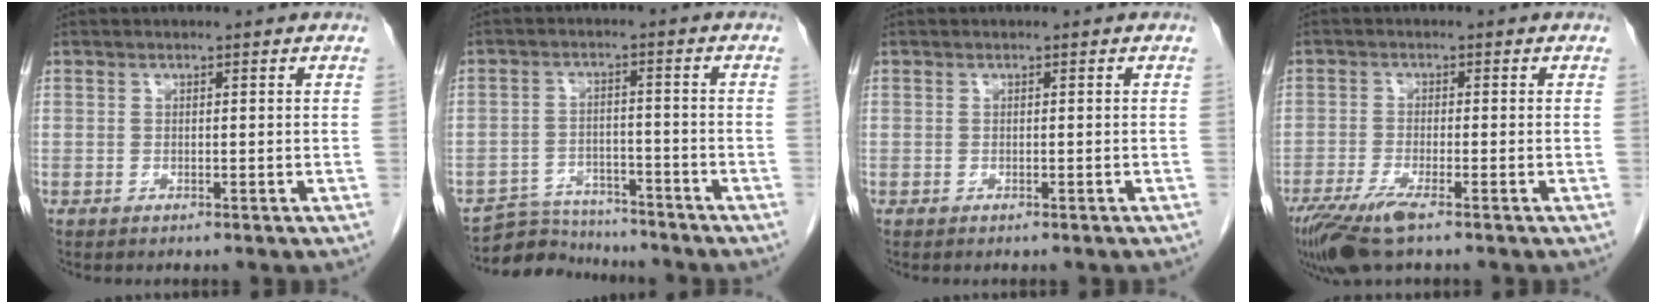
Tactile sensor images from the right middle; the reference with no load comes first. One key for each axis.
{"total": 7.7, "fx": -7.5, "fy": 2.0, "fz": 0.1, "tx": 0.001, "ty": 0.009, "tz": -0.125}
{"total": 0.7, "fx": -0.6, "fy": 0.1, "fz": 0.3, "tx": -0.008, "ty": -0.002, "tz": -0.010}
{"total": 7.1, "fx": -4.6, "fy": 1.0, "fz": 5.3, "tx": -0.102, "ty": -0.019, "tz": -0.084}